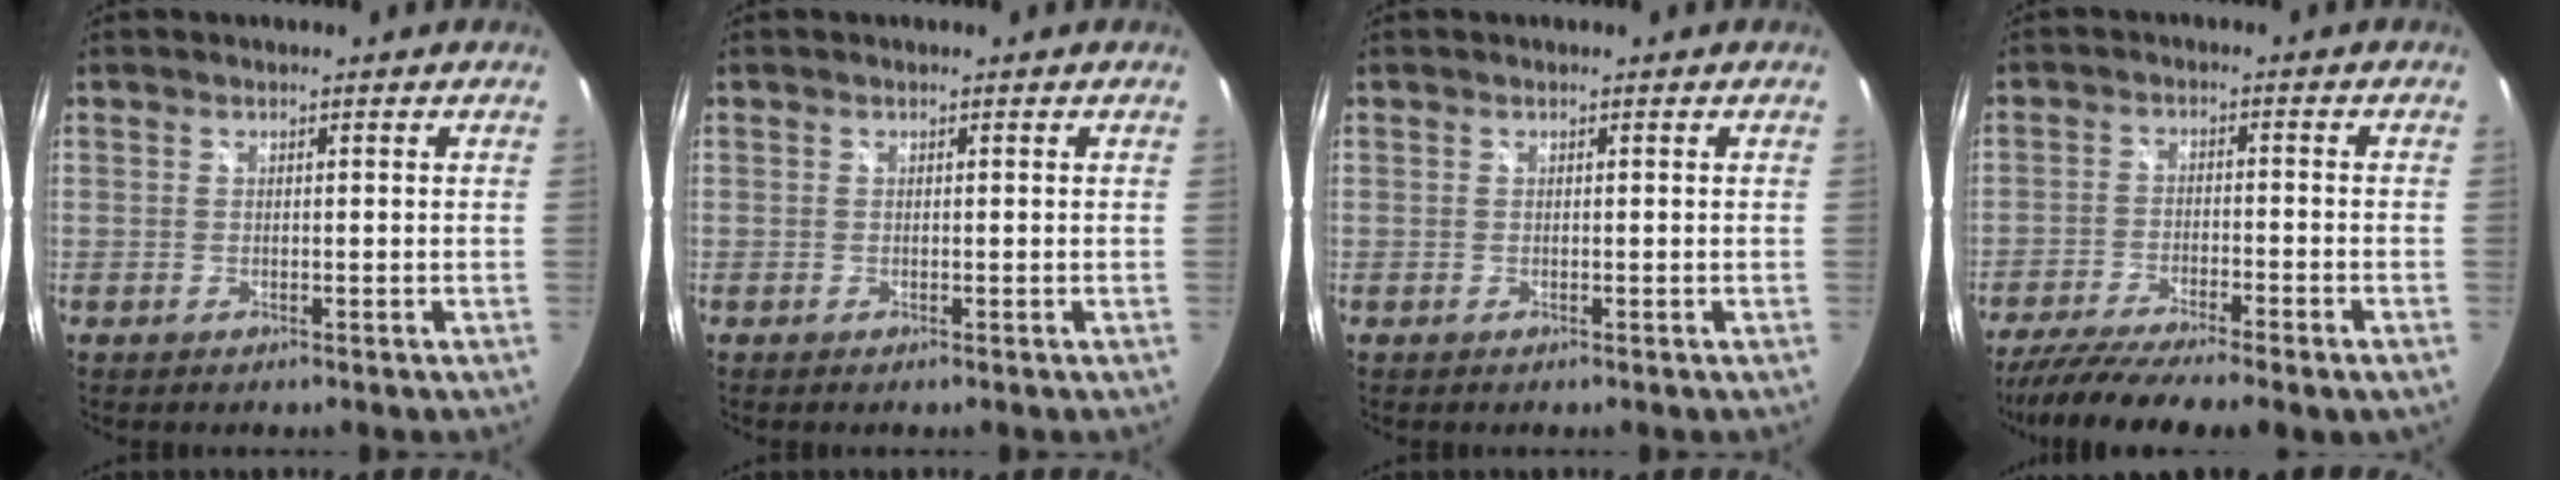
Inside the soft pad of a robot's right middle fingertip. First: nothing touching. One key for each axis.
{"total": 0.0}
{"total": 0.0}
{"total": 13.2, "fx": -10.9, "fy": 0.7, "fz": 7.4, "tx": -0.146, "ty": -0.037, "tz": -0.176}